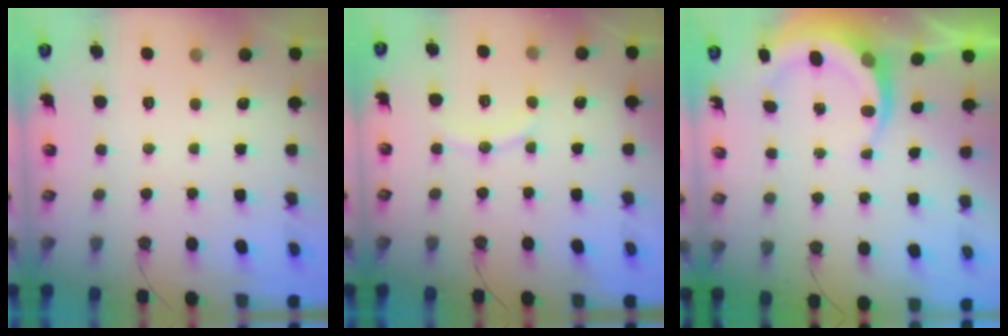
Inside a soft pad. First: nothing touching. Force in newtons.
{"total": 8.1, "press": 8.0, "slide": 0.8}
{"total": 6.4, "press": 6.2, "slide": 1.6}